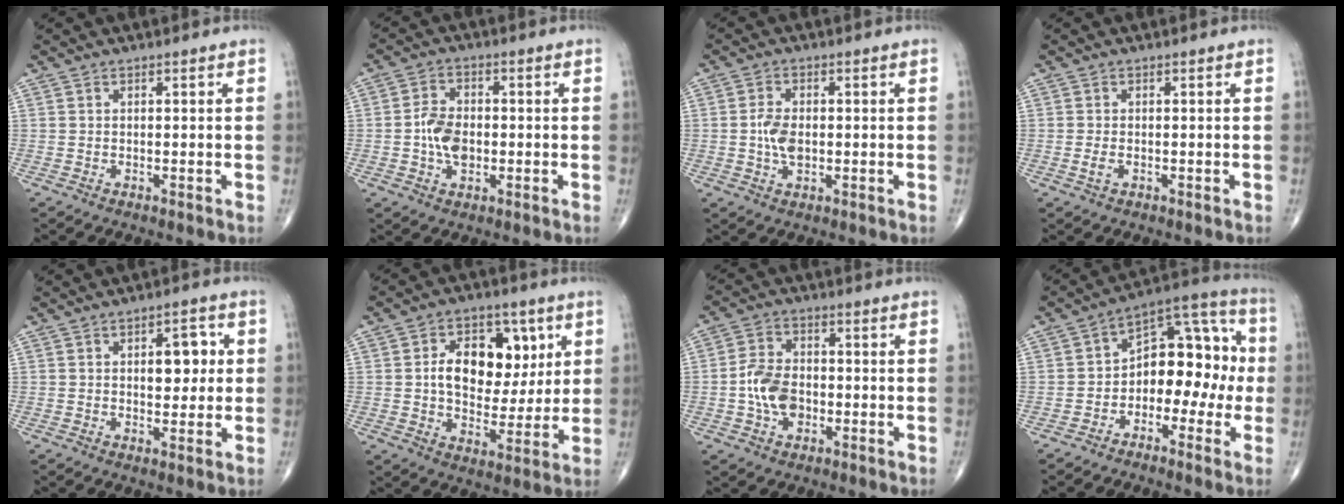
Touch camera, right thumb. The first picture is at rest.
{"total": 6.7, "force": [-1.0, 4.4, 5.0], "torque": [-0.083, 0.010, -0.022]}
{"total": 4.8, "force": [-0.4, 2.9, 3.8], "torque": [-0.075, 0.002, -0.009]}
{"total": 1.5, "force": [-0.5, 0.9, 1.2], "torque": [-0.026, 0.002, -0.009]}
{"total": 6.7, "force": [1.1, 3.8, 5.5], "torque": [-0.042, 0.002, 0.013]}
{"total": 15.3, "force": [3.4, 10.3, 10.8], "torque": [-0.116, -0.001, 0.056]}
{"total": 8.1, "force": [-1.6, 5.5, 5.7], "torque": [-0.096, 0.015, -0.036]}
{"total": 14.1, "force": [-1.9, 8.9, 10.8], "torque": [-0.108, 0.056, -0.044]}